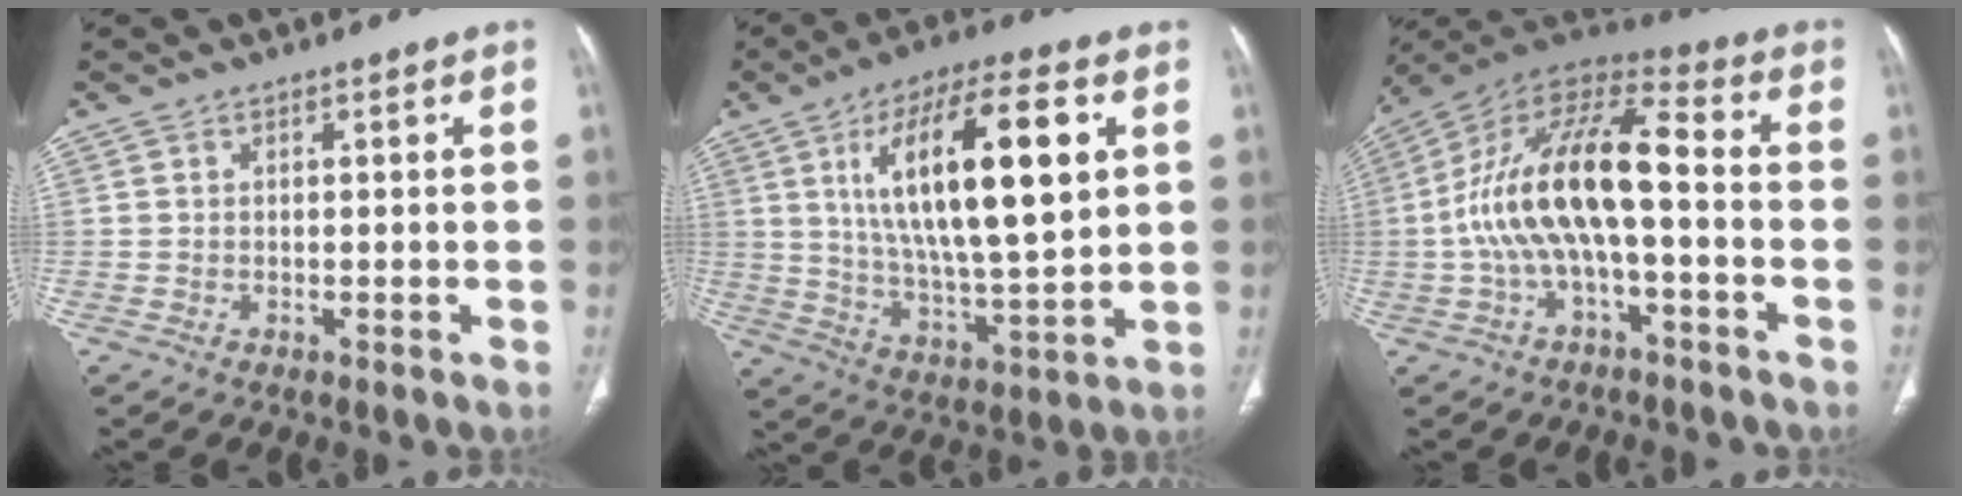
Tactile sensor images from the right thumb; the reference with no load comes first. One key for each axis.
{"total": 22.1, "fx": 6.1, "fy": 7.0, "fz": 20.0, "tx": -0.335, "ty": -0.012, "tz": 0.106}
{"total": 17.2, "fx": -2.1, "fy": 6.6, "fz": 15.7, "tx": -0.306, "ty": 0.056, "tz": -0.041}